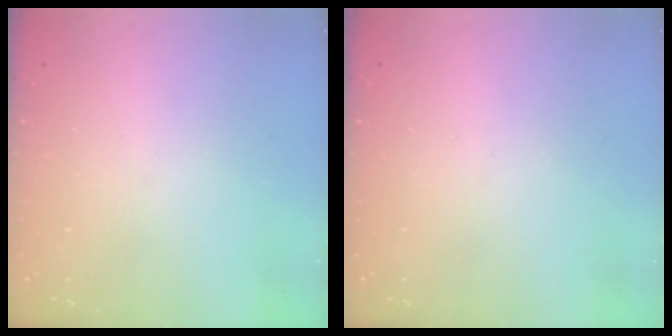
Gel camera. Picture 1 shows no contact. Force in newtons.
{"total": 0.0}